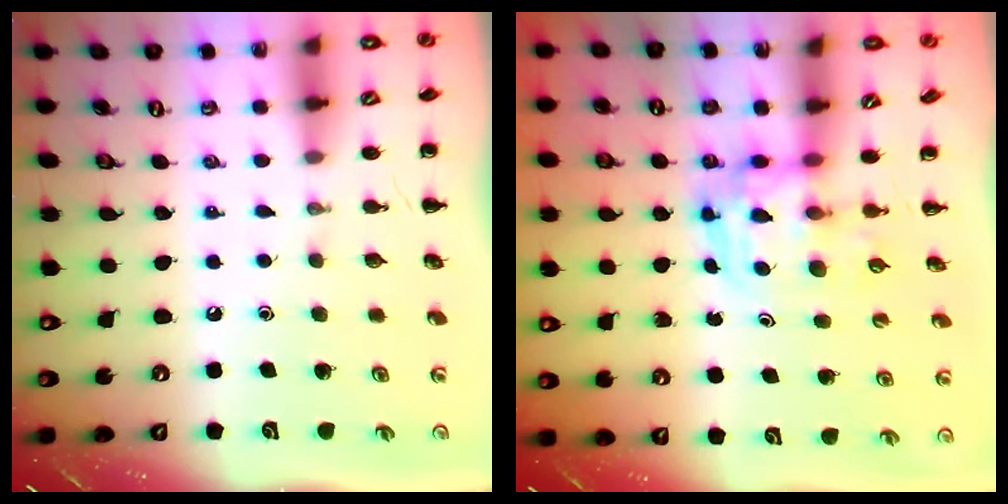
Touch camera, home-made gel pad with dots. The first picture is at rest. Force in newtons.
{"total": 3.6, "press": 3.5, "slide": 0.6}